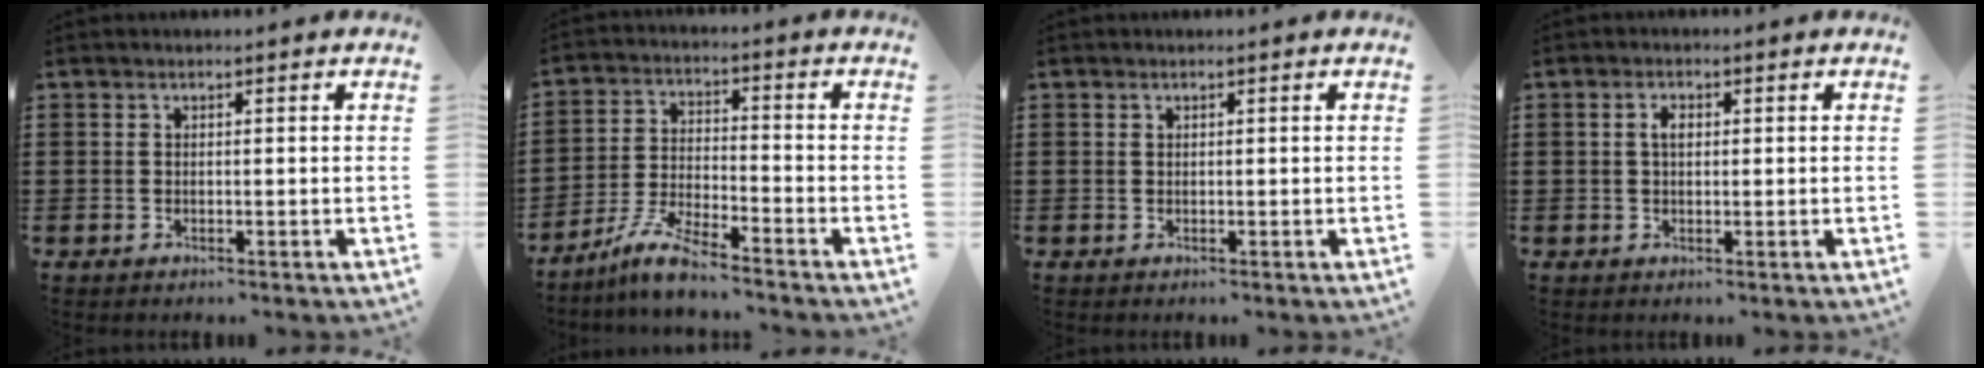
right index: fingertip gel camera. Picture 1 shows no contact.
{"total": 6.4, "force": [-5.6, 0.4, 3.0], "torque": [-0.077, -0.009, -0.113]}
{"total": 0.0}
{"total": 2.1, "force": [0.4, 1.1, 1.8], "torque": [-0.038, 0.008, 0.005]}